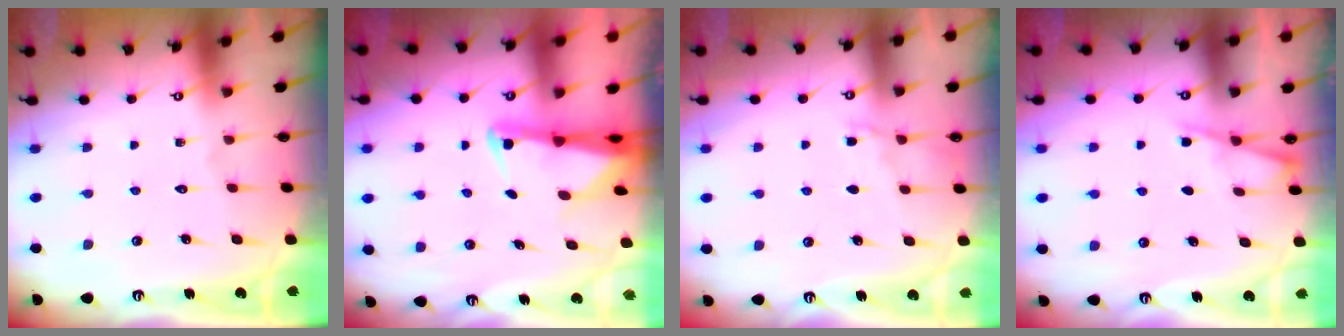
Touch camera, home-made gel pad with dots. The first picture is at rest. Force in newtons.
{"total": 2.4, "press": 2.4, "slide": 0.5}
{"total": 5.0, "press": 5.0, "slide": 0.5}
{"total": 2.9, "press": 2.9, "slide": 0.4}